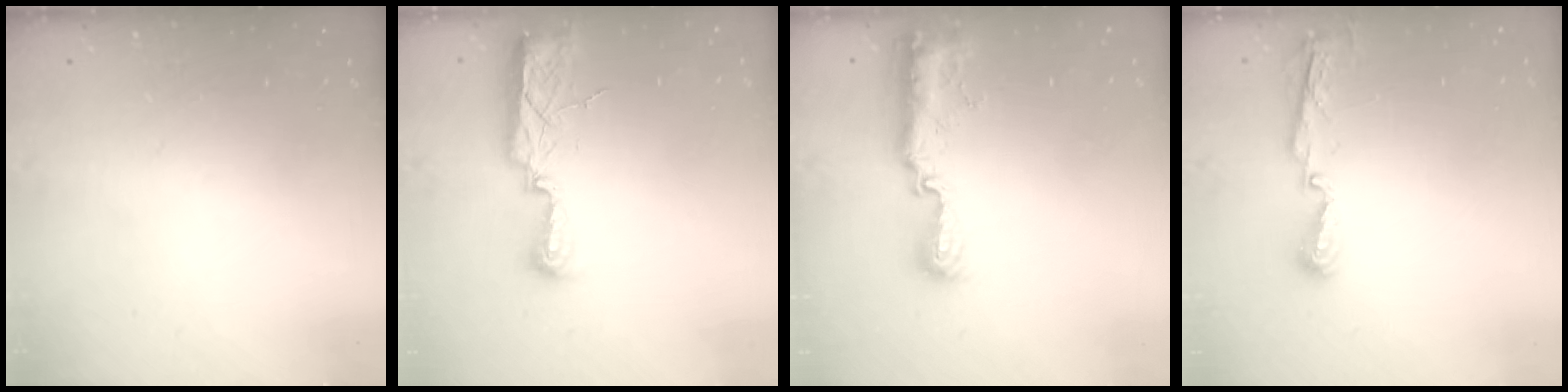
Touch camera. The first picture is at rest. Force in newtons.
{"total": 7.5, "press": 7.5, "slide": 0.8}
{"total": 9.1, "press": 9.1, "slide": 0.8}
{"total": 5.1, "press": 5.1, "slide": 0.4}